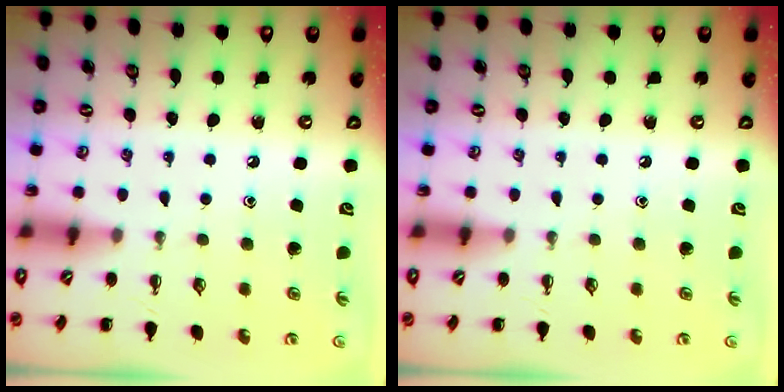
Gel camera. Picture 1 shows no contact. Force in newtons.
{"total": 0.0}